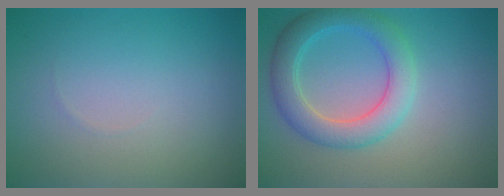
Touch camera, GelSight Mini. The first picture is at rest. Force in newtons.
{"total": 4.6, "press": 4.6, "slide": 0.2}